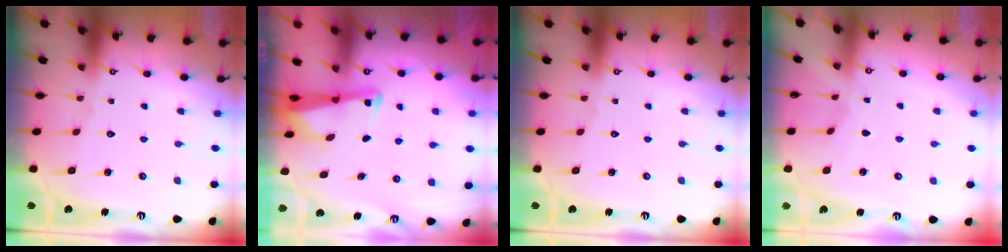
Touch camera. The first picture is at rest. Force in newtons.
{"total": 2.4, "press": 2.4, "slide": 0.3}
{"total": 0.0}
{"total": 2.6, "press": 2.6, "slide": 0.4}